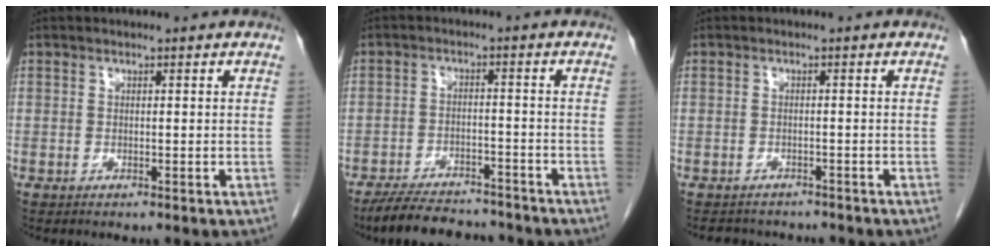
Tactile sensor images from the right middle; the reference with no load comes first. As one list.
[{"total": 10.8, "force": [-9.7, 2.9, 3.8], "torque": [-0.056, 0.003, -0.147]}, {"total": 5.3, "force": [-4.9, 1.8, 0.9], "torque": [-0.010, 0.000, -0.063]}]